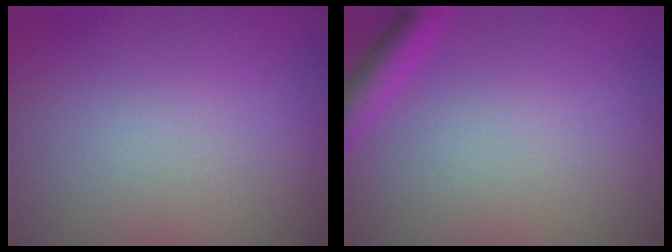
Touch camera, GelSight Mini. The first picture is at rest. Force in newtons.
{"total": 2.4, "press": 2.4, "slide": 0.2}